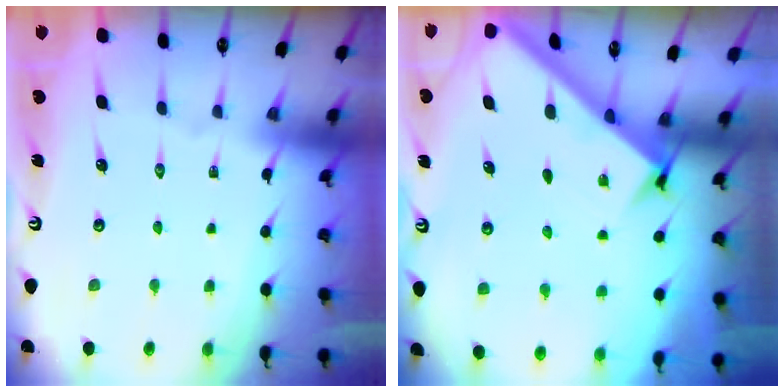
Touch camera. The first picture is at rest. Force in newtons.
{"total": 2.6, "press": 2.6, "slide": 0.3}